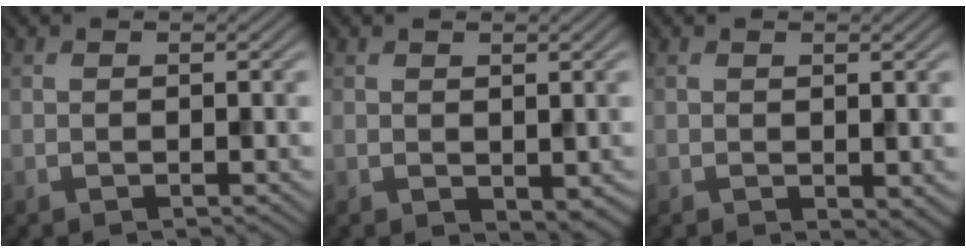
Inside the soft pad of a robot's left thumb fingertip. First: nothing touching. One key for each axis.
{"total": 1.6, "fx": 0.1, "fy": 1.0, "fz": 1.2, "tx": -0.020, "ty": -0.006, "tz": 0.008}
{"total": 1.4, "fx": -0.1, "fy": 0.8, "fz": 1.2, "tx": -0.018, "ty": -0.006, "tz": 0.002}